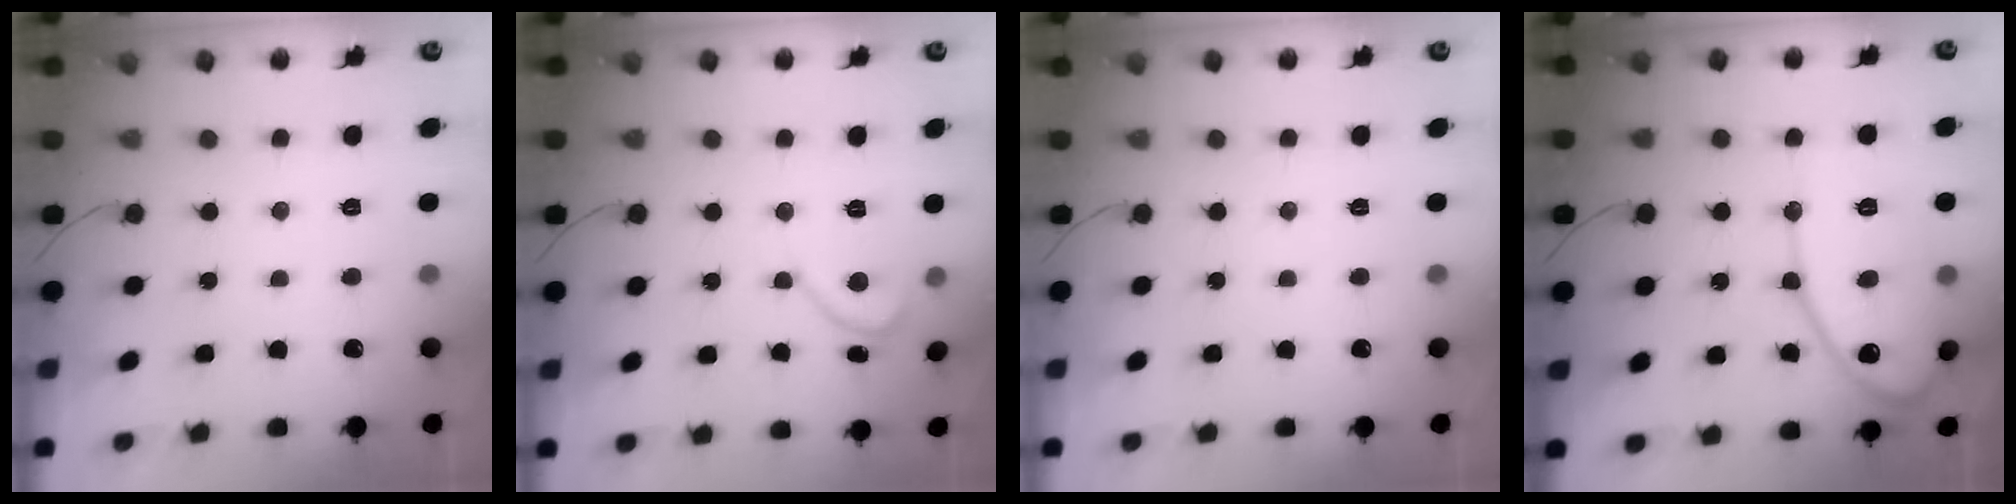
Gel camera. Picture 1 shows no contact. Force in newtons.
{"total": 2.7, "press": 2.7, "slide": 0.2}
{"total": 0.0}
{"total": 14.1, "press": 14.0, "slide": 1.3}